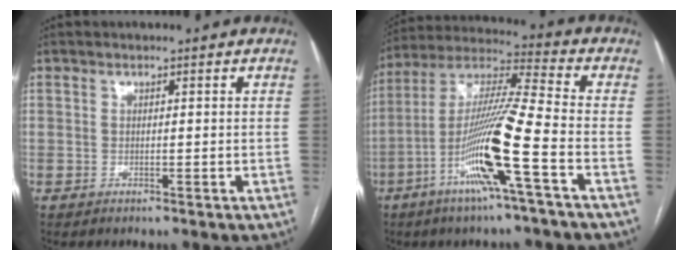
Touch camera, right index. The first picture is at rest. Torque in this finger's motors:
{"motor_torque": [2.14, 0.00, 0.53, 0.21]}